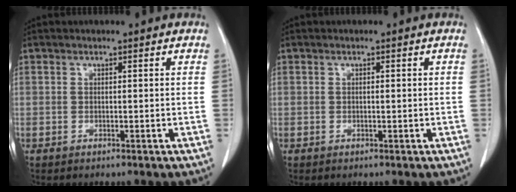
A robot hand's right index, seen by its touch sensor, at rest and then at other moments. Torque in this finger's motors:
{"motor_torque": [-0.12, 0.05, -0.02, -0.01]}